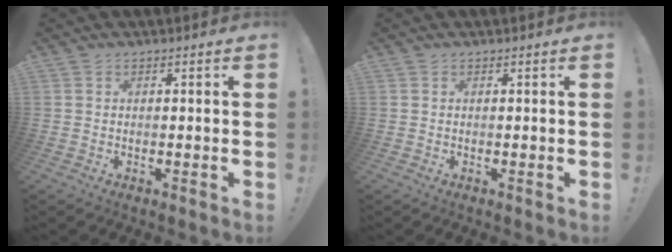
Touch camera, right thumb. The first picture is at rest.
{"total": 0.0}